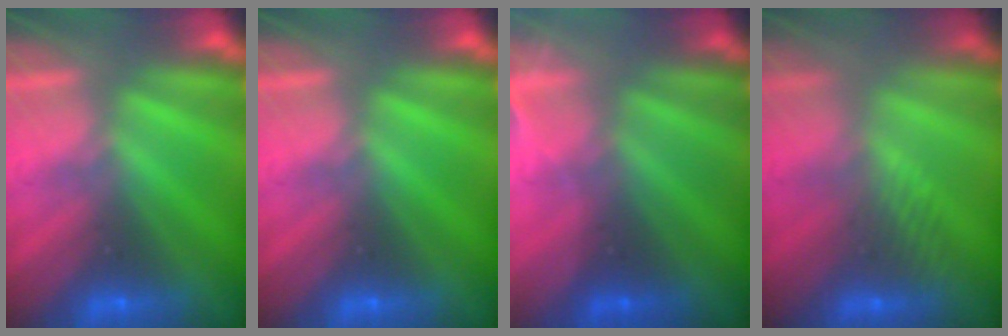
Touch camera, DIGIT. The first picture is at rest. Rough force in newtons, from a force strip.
{"total": 0.0}
{"total": 2.9}
{"total": 2.6}